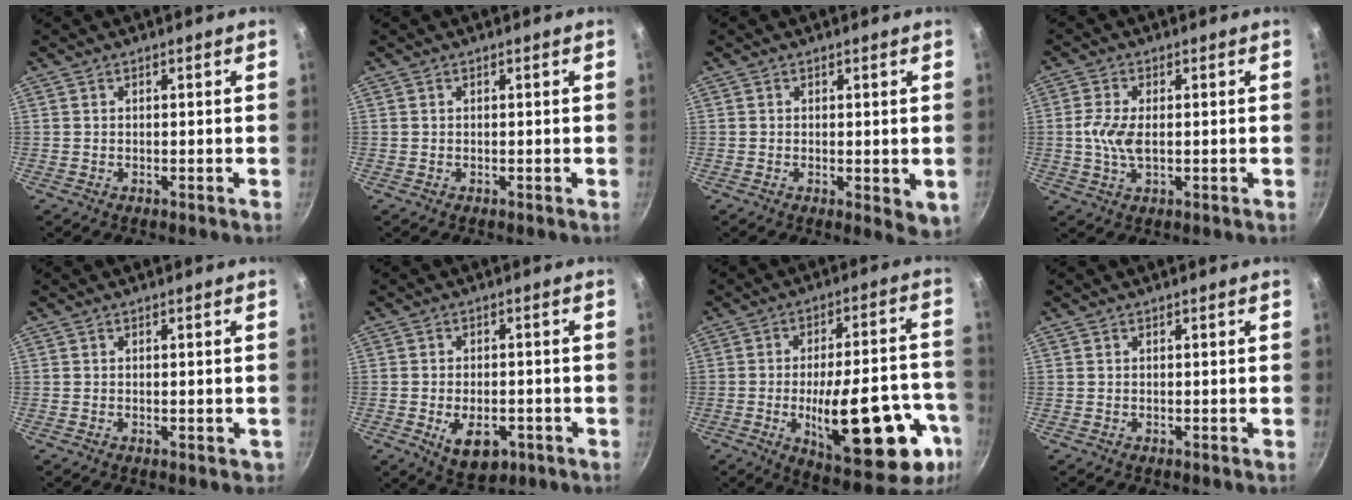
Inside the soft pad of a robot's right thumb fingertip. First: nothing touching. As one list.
[{"total": 0.0}, {"total": 4.4, "force": [-0.4, 1.9, 4.0], "torque": [-0.049, -0.015, -0.004]}, {"total": 5.6, "force": [-0.1, 2.8, 4.9], "torque": [-0.102, 0.000, -0.006]}, {"total": 1.0, "force": [-0.2, 0.6, 0.8], "torque": [-0.005, 0.000, -0.003]}, {"total": 8.3, "force": [-2.9, 5.0, 6.0], "torque": [-0.074, 0.005, -0.032]}, {"total": 25.0, "force": [-8.3, 9.7, 21.6], "torque": [-0.266, 0.019, -0.101]}, {"total": 0.0}]